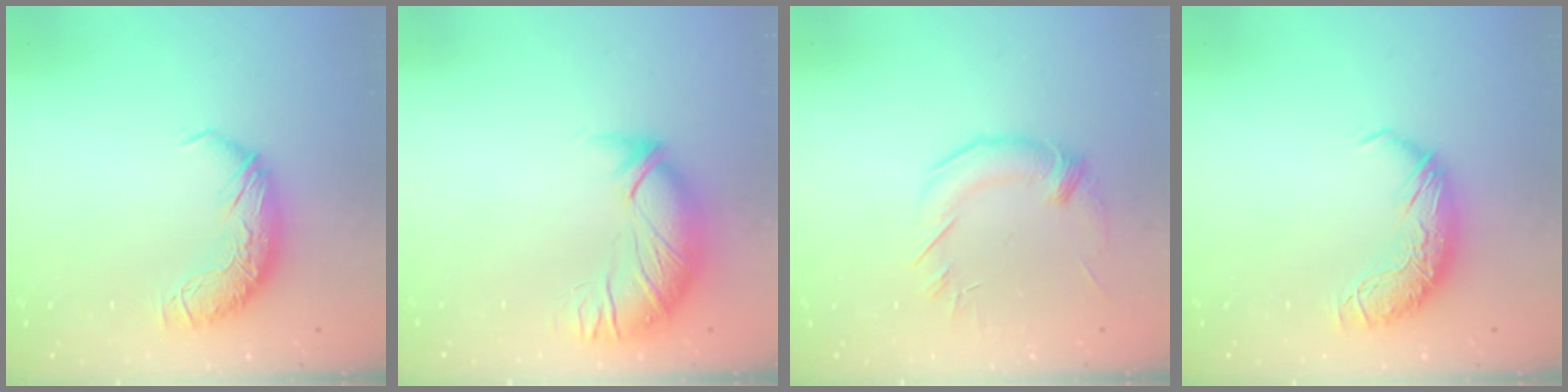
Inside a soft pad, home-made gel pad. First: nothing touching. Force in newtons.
{"total": 3.0, "press": 1.5, "slide": 2.6}
{"total": 1.3, "press": 0.5, "slide": 1.2}
{"total": 0.0}